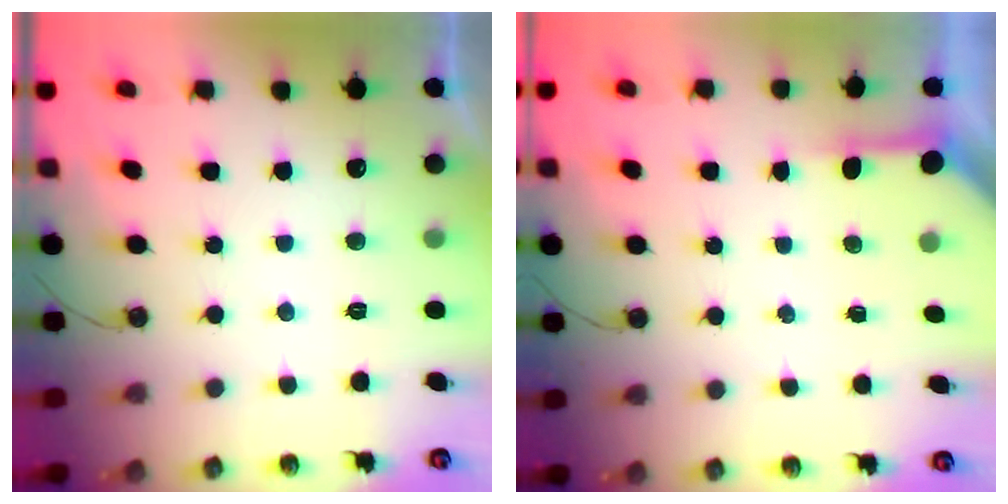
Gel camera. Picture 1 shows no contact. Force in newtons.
{"total": 3.8, "press": 3.7, "slide": 0.3}